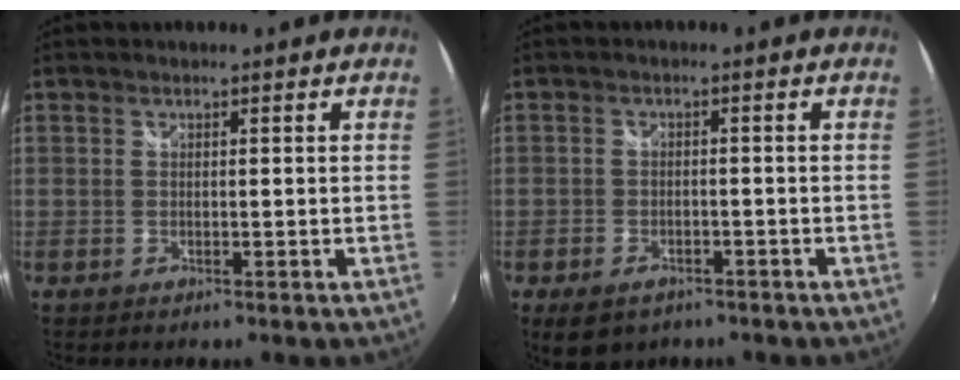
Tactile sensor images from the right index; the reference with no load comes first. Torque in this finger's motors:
{"motor_torque": [0.68, -0.72, 0.28, 0.01]}